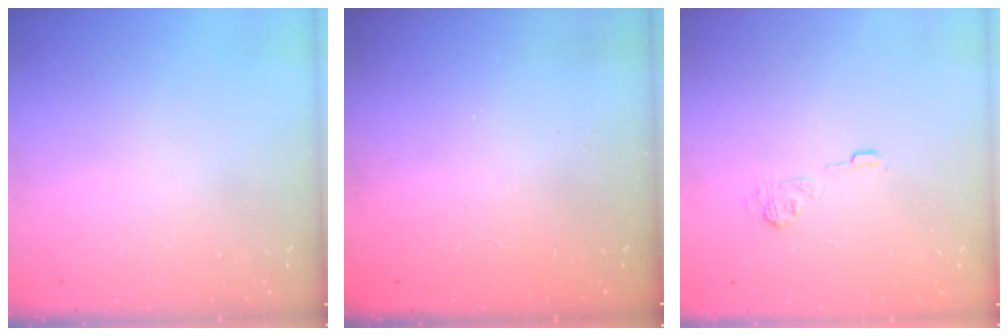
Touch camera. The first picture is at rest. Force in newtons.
{"total": 2.5, "press": 2.4, "slide": 0.8}
{"total": 5.6, "press": 5.3, "slide": 1.6}